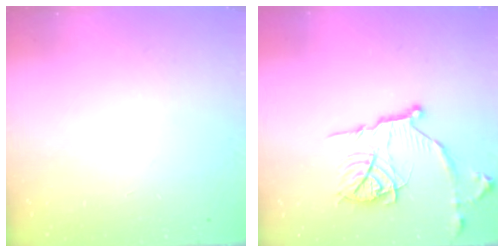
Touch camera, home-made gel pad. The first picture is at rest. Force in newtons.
{"total": 15.2, "press": 15.2, "slide": 1.1}